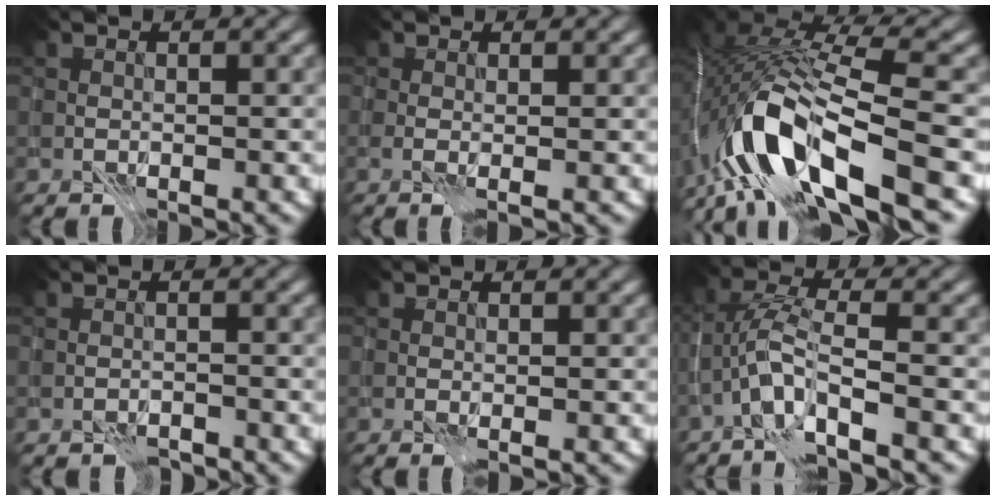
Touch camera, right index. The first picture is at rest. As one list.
[{"total": 1.8, "force": [0.6, 0.7, 1.6], "torque": [-0.012, 0.003, 0.002]}, {"total": 13.3, "force": [-5.3, 5.2, 11.1], "torque": [-0.229, 0.008, -0.087]}, {"total": 1.1, "force": [-1.0, 0.3, 0.1], "torque": [0.000, 0.003, -0.018]}, {"total": 0.9, "force": [0.4, 0.2, 0.8], "torque": [-0.006, 0.005, 0.008]}, {"total": 4.6, "force": [-2.1, 1.2, 4.0], "torque": [-0.080, 0.009, -0.048]}]